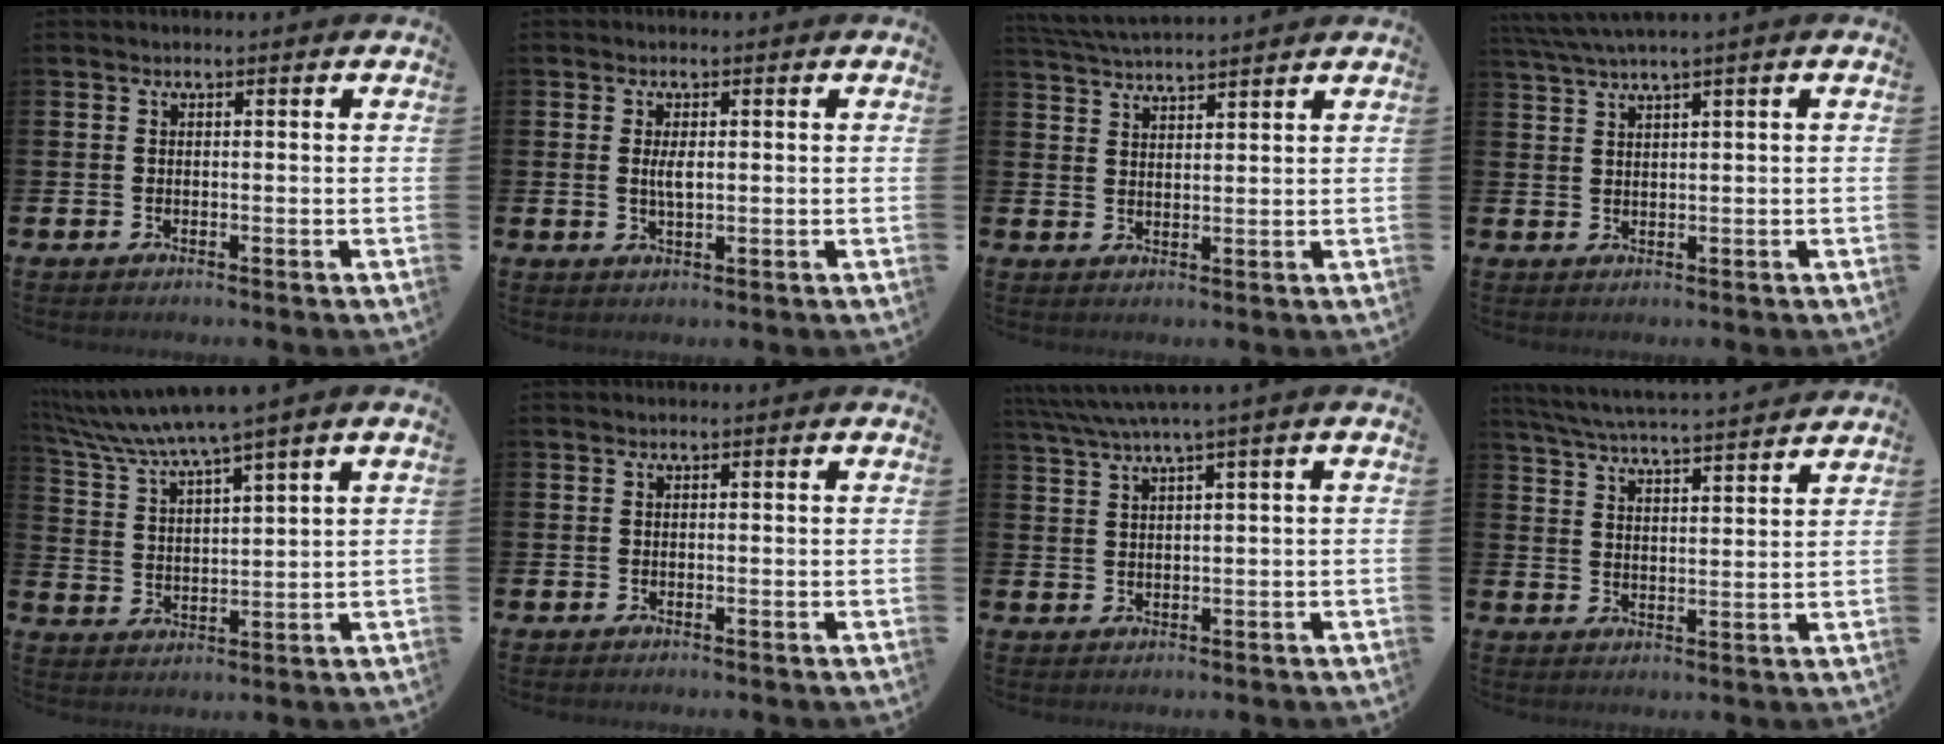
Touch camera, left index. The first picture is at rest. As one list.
[{"total": 2.4, "force": [0.3, 0.9, 2.2], "torque": [-0.035, 0.000, 0.001]}, {"total": 4.0, "force": [4.0, -0.1, 0.5], "torque": [-0.020, -0.022, 0.071]}, {"total": 3.0, "force": [2.3, -0.4, 1.8], "torque": [-0.046, 0.001, 0.044]}, {"total": 6.2, "force": [5.5, -0.5, 2.7], "torque": [-0.080, -0.028, 0.095]}, {"total": 0.0}, {"total": 3.5, "force": [2.4, -0.4, 2.6], "torque": [-0.061, -0.002, 0.043]}, {"total": 5.9, "force": [5.7, -0.1, 1.4], "torque": [-0.051, -0.038, 0.101]}]